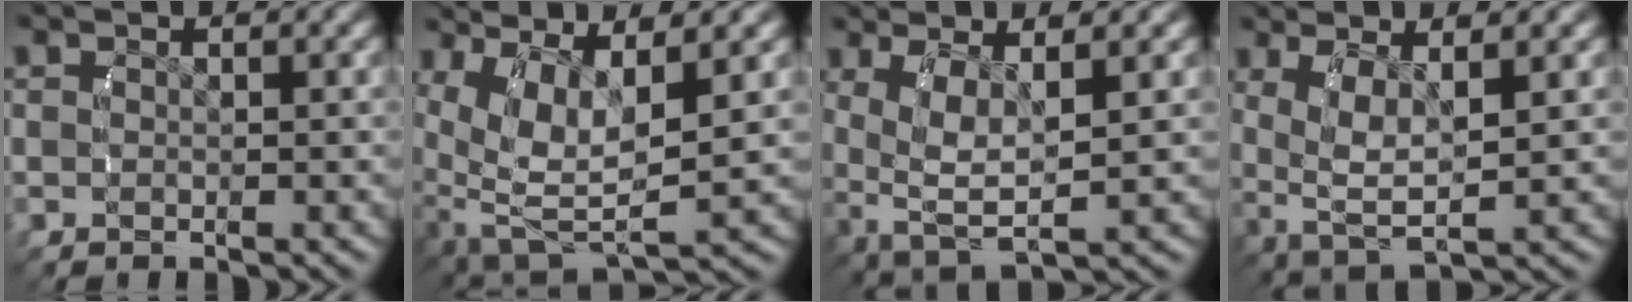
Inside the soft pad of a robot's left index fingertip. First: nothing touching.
{"total": 7.9, "force": [-0.3, 4.7, 6.3], "torque": [-0.141, -0.055, 0.027]}
{"total": 6.2, "force": [-0.2, 3.3, 5.2], "torque": [-0.116, -0.026, 0.017]}
{"total": 5.9, "force": [0.4, 3.1, 4.9], "torque": [-0.107, -0.018, 0.021]}